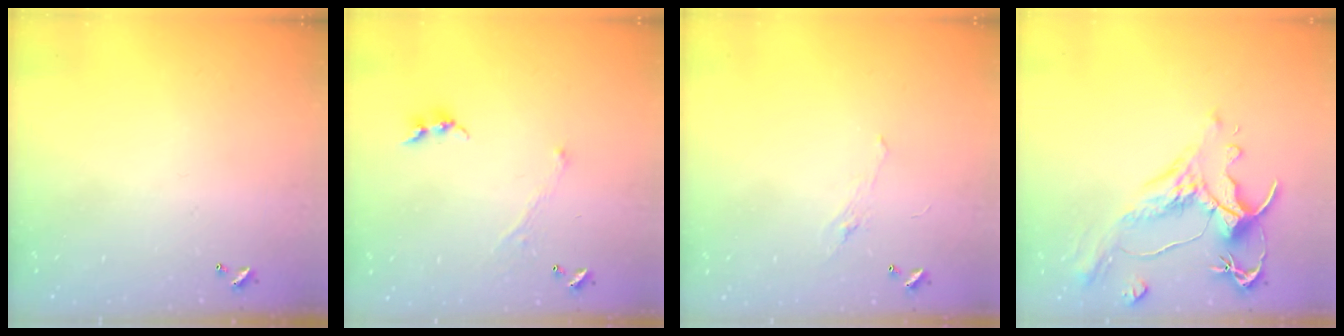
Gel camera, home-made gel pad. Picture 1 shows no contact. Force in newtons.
{"total": 1.3, "press": 1.2, "slide": 0.5}
{"total": 2.2, "press": 2.1, "slide": 0.8}
{"total": 1.6, "press": 0.4, "slide": 1.5}